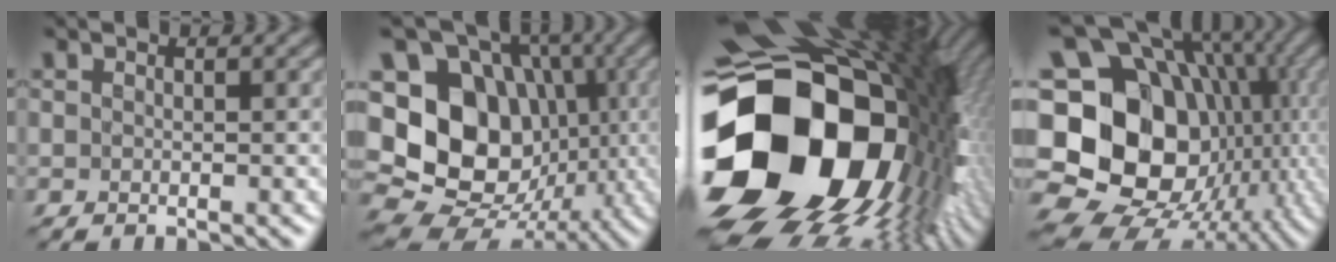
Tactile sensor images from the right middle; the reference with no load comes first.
{"total": 14.6, "force": [-0.1, 12.0, 8.4], "torque": [-0.151, -0.002, -0.016]}
{"total": 21.1, "force": [-2.1, 15.8, 13.9], "torque": [-0.302, -0.056, -0.015]}
{"total": 20.6, "force": [-1.4, 16.9, 11.8], "torque": [-0.210, 0.004, -0.030]}